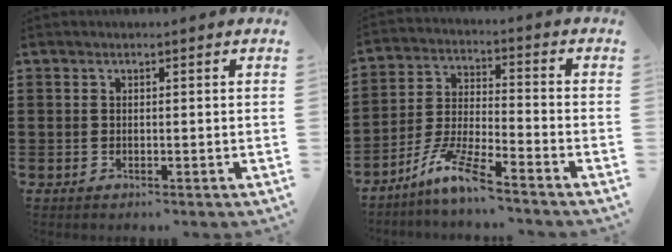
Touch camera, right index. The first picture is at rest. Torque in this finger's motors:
{"motor_torque": [0.97, -0.15, 0.13, 0.07]}